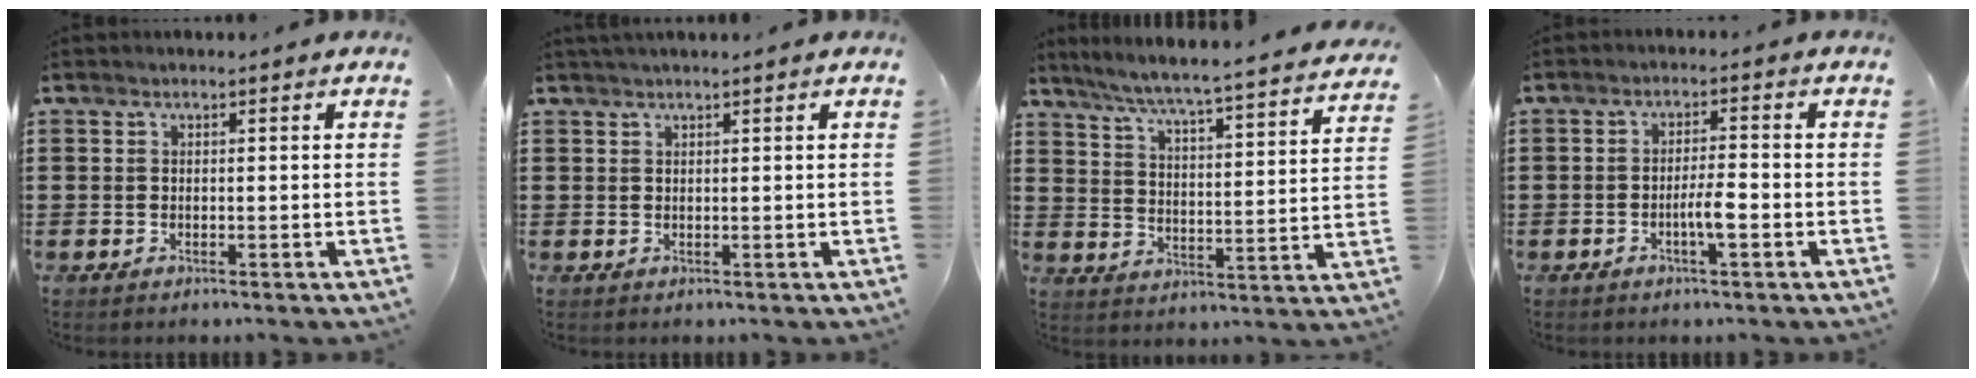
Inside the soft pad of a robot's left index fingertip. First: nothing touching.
{"total": 0.9, "force": [0.7, -0.1, 0.5], "torque": [-0.009, -0.002, 0.014]}
{"total": 5.4, "force": [5.0, -0.9, 1.8], "torque": [-0.061, -0.047, 0.078]}
{"total": 3.7, "force": [-1.3, 0.6, 3.4], "torque": [-0.068, 0.000, -0.027]}